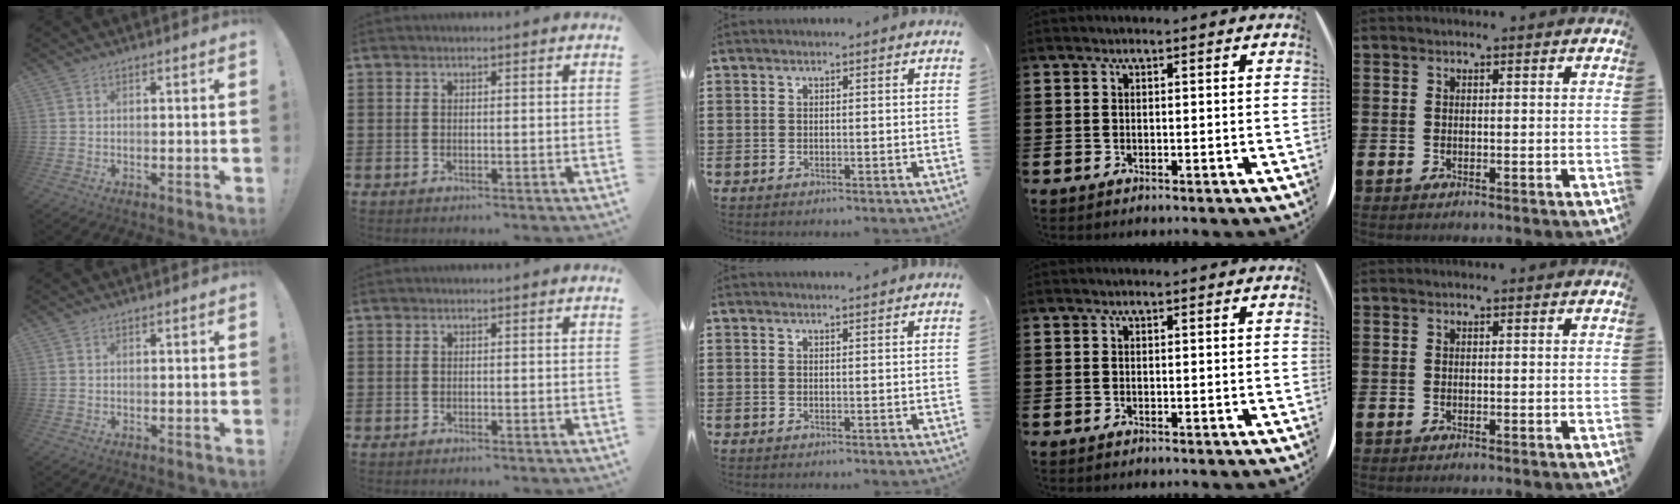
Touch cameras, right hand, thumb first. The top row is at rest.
{"middle": {"total": 1.2, "force": [1.2, -0.3, 0.2], "torque": [-0.004, -0.003, 0.022]}}